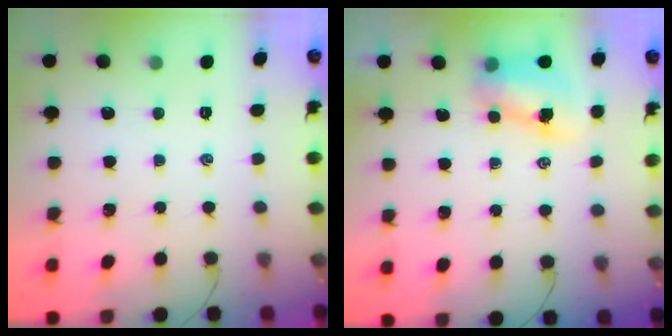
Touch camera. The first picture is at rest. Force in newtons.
{"total": 8.0, "press": 7.9, "slide": 1.1}